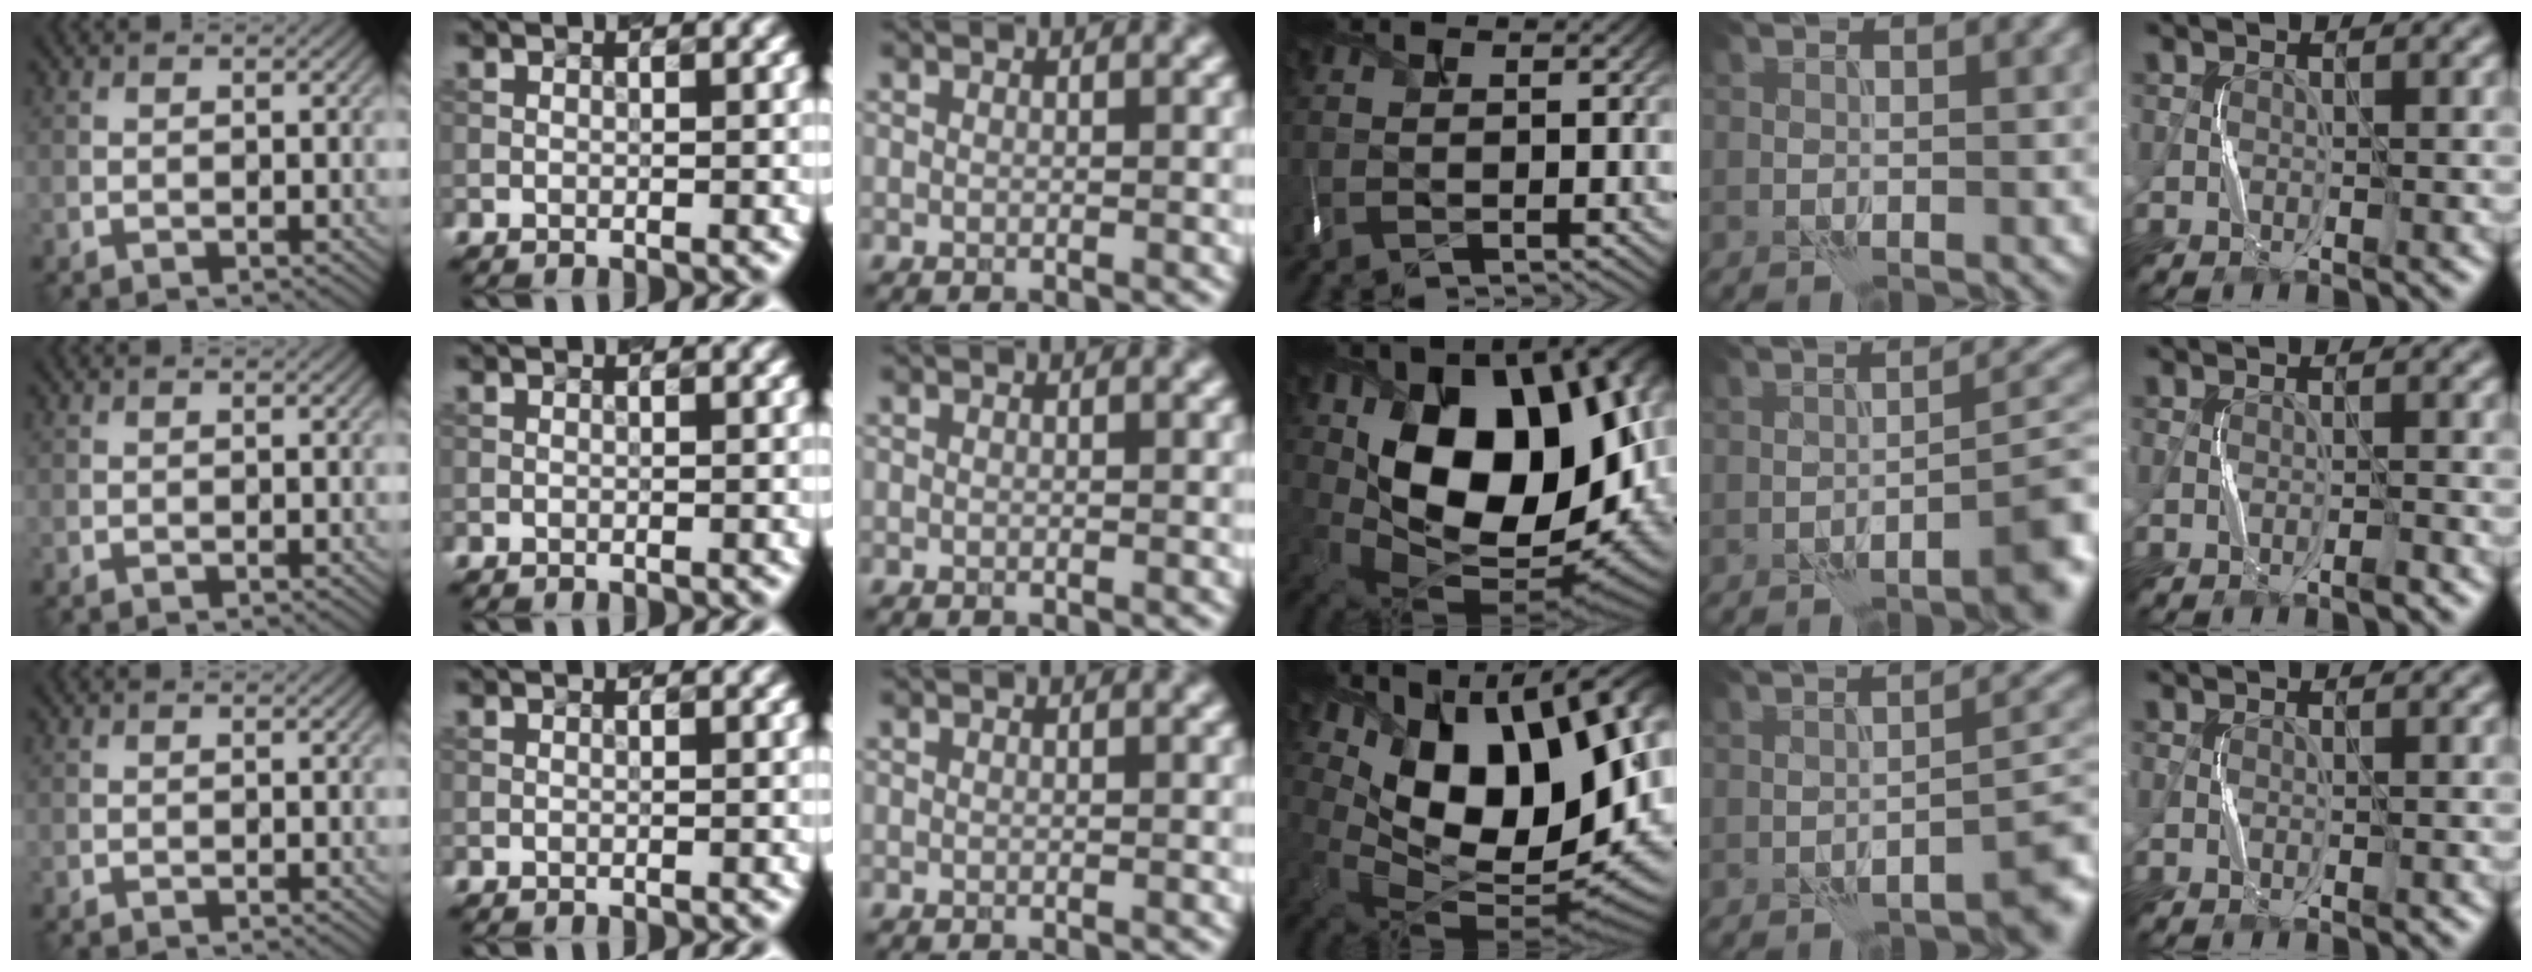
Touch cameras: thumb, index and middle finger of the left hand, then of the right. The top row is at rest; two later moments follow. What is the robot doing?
{"motion": "shake", "object": "tambourine"}